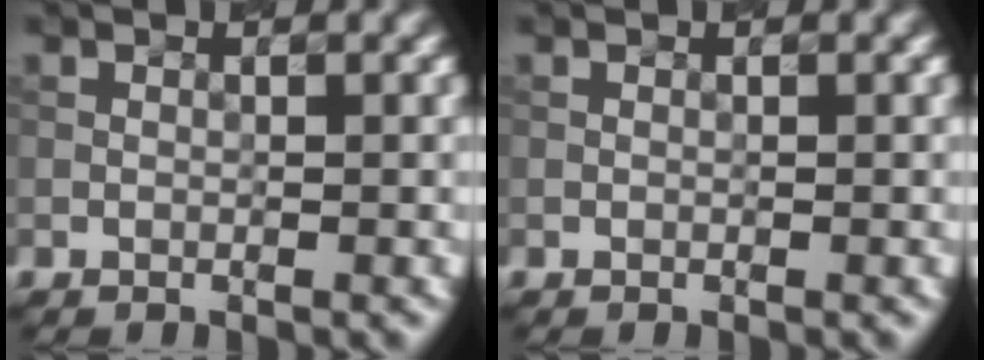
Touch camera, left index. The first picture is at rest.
{"total": 0.0}